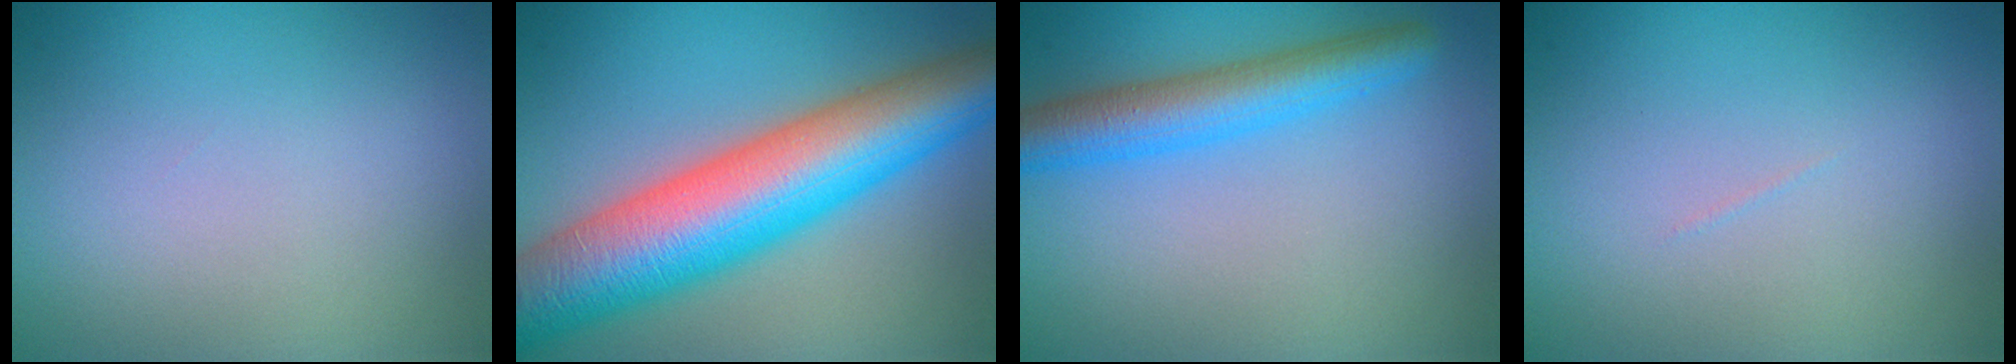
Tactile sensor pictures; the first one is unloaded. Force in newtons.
{"total": 12.6, "press": 12.6, "slide": 0.2}
{"total": 4.8, "press": 4.8, "slide": 0.1}
{"total": 0.0}